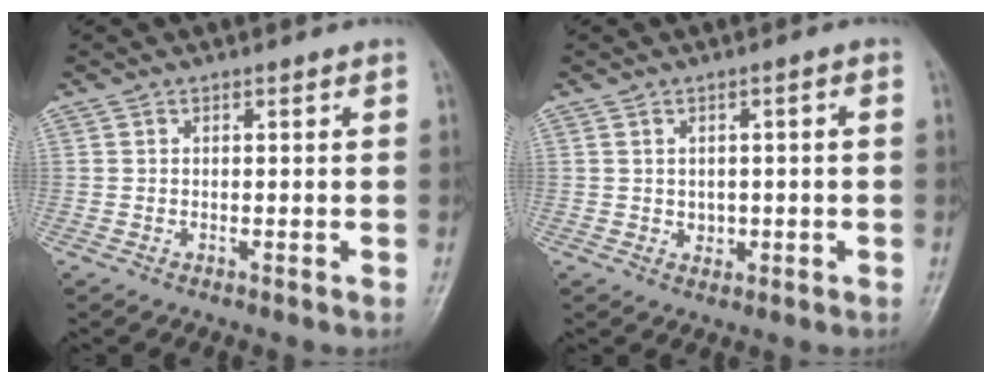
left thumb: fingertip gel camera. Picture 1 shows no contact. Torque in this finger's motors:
{"motor_torque": [-0.32, 0.21, 0.05, -0.01, -0.02]}